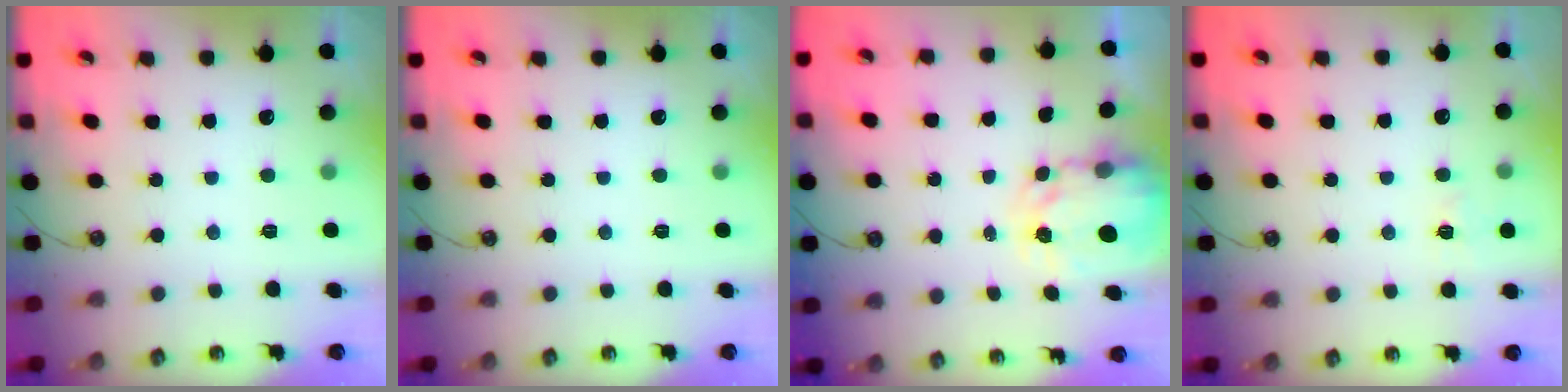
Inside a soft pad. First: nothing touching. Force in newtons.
{"total": 0.0}
{"total": 4.0, "press": 4.0, "slide": 0.3}
{"total": 3.0, "press": 3.0, "slide": 0.3}